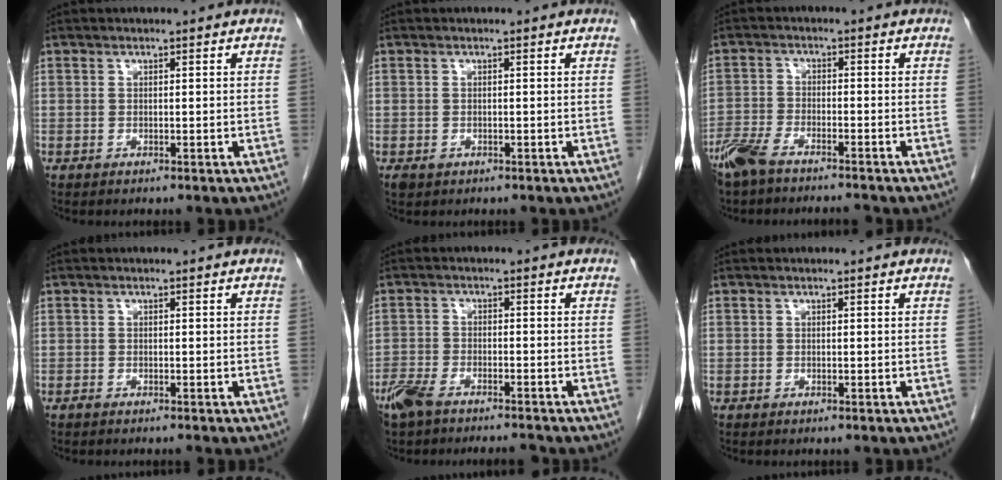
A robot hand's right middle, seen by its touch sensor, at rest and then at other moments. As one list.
[{"total": 1.1, "force": [-0.5, 0.9, 0.5], "torque": [-0.010, 0.001, -0.003]}, {"total": 6.6, "force": [-5.6, 1.3, 3.1], "torque": [-0.065, -0.010, -0.107]}, {"total": 0.7, "force": [-0.6, 0.0, 0.2], "torque": [-0.007, -0.001, -0.012]}, {"total": 6.7, "force": [-5.7, 1.6, 3.1], "torque": [-0.062, -0.008, -0.102]}, {"total": 0.0}]